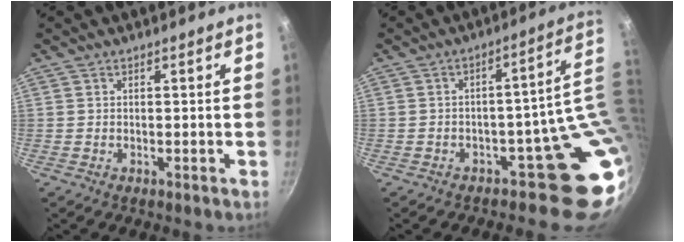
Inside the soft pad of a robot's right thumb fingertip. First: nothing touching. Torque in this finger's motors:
{"motor_torque": [3.31, 1.65, 2.00, -0.77, 0.30]}